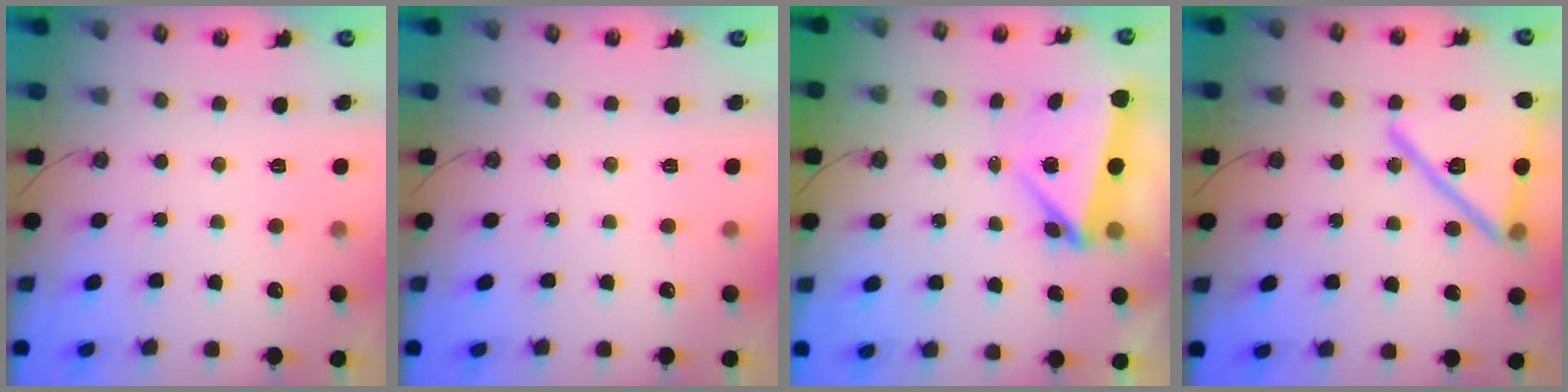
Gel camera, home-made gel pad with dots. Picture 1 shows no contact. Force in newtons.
{"total": 0.0}
{"total": 5.9, "press": 5.9, "slide": 0.6}
{"total": 23.2, "press": 20.6, "slide": 10.7}